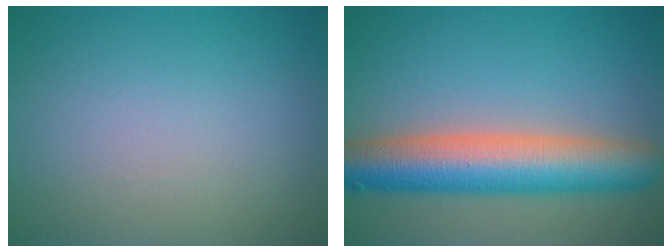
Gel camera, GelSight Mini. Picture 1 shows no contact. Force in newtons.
{"total": 8.8, "press": 8.8, "slide": 0.3}